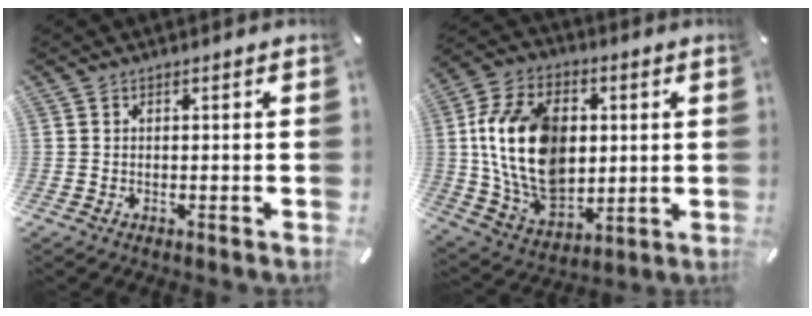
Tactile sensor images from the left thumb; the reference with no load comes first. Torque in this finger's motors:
{"motor_torque": [1.29, 2.51, 1.67, -1.10, 0.93]}